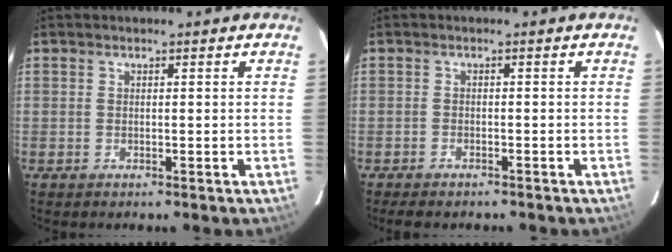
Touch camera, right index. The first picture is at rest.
{"total": 4.2, "force": [-3.6, 1.4, 1.6], "torque": [-0.041, -0.007, -0.053]}